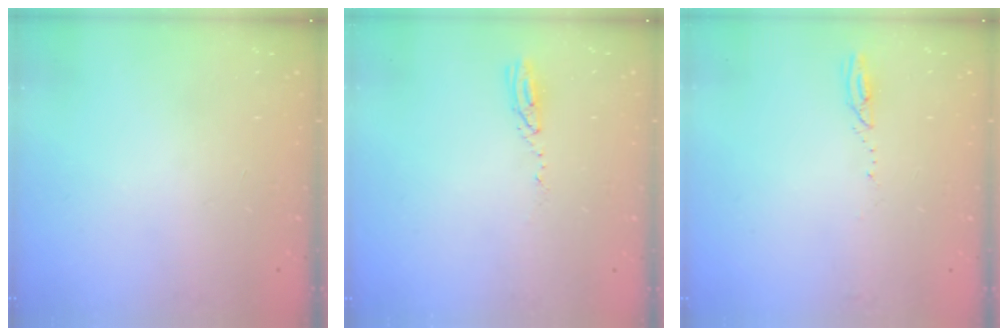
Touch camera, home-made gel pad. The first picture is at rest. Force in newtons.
{"total": 3.7, "press": 3.7, "slide": 0.2}
{"total": 2.3, "press": 2.3, "slide": 0.3}